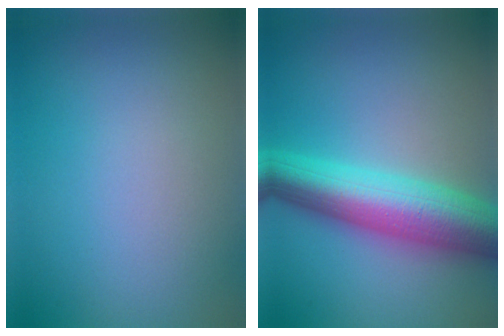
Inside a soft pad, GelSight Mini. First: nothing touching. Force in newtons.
{"total": 8.7, "press": 8.7, "slide": 0.1}